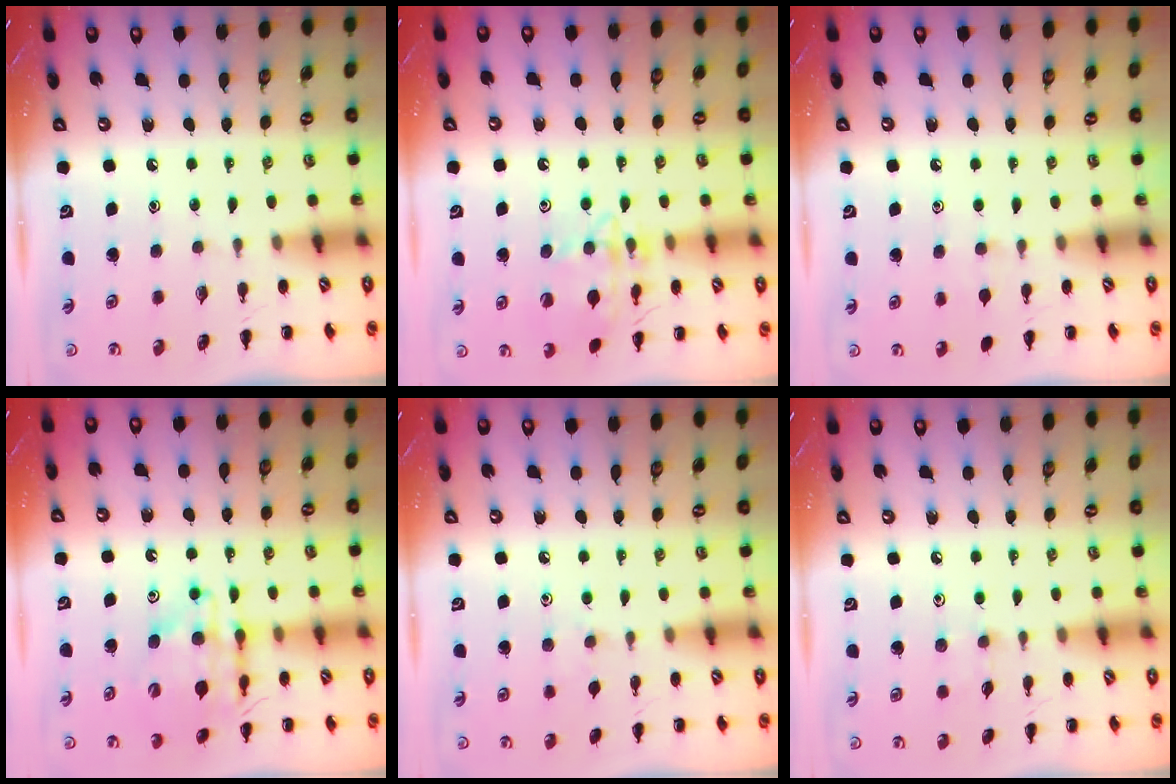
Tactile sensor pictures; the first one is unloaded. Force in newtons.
{"total": 14.2, "press": 14.2, "slide": 1.2}
{"total": 4.8, "press": 4.5, "slide": 1.7}
{"total": 12.9, "press": 12.3, "slide": 3.8}
{"total": 4.6, "press": 4.3, "slide": 1.5}
{"total": 3.6, "press": 3.3, "slide": 1.3}